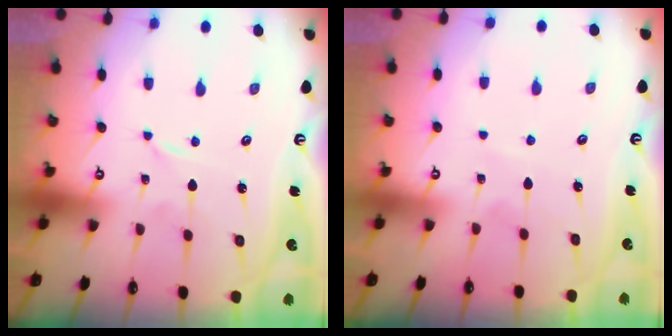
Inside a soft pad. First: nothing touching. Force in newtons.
{"total": 3.9, "press": 3.8, "slide": 0.4}